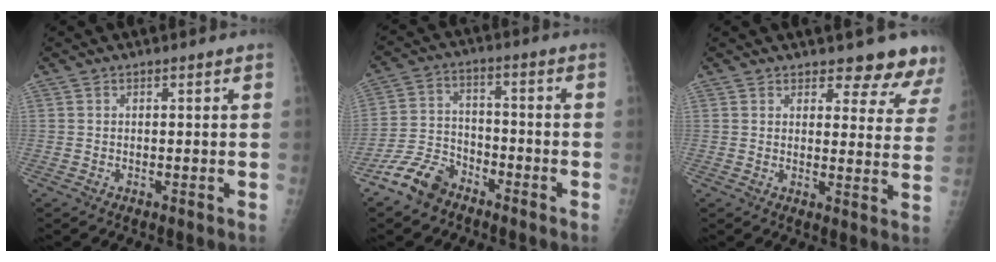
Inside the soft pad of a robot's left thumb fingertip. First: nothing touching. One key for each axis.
{"total": 8.8, "fx": -6.5, "fy": 5.0, "fz": 3.2, "tx": -0.056, "ty": 0.038, "tz": -0.132}
{"total": 9.3, "fx": 8.5, "fy": 3.1, "fz": 2.2, "tx": 0.015, "ty": -0.056, "tz": 0.077}